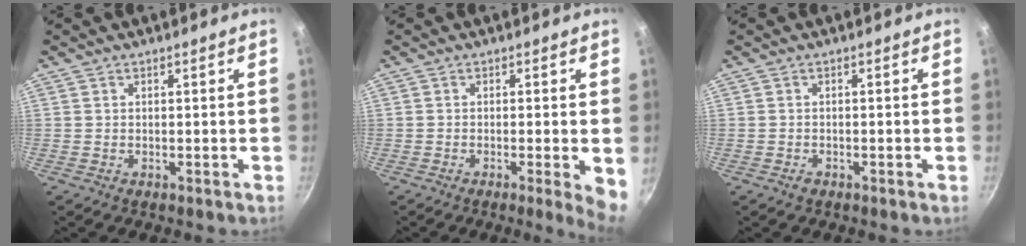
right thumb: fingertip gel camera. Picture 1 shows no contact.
{"total": 5.4, "force": [-0.9, 0.9, 5.2], "torque": [-0.062, -0.006, -0.014]}
{"total": 1.0, "force": [-0.7, 0.5, 0.6], "torque": [-0.017, 0.007, -0.011]}